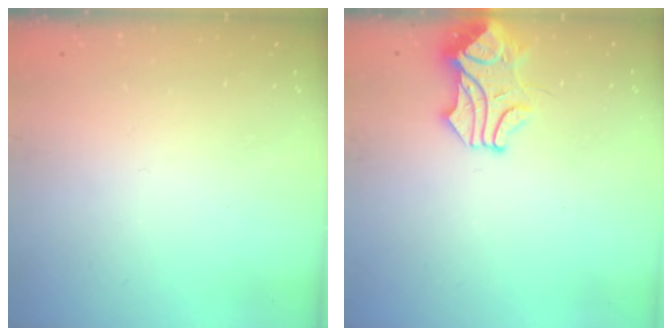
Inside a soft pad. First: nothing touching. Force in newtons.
{"total": 1.4, "press": 1.4, "slide": 0.1}